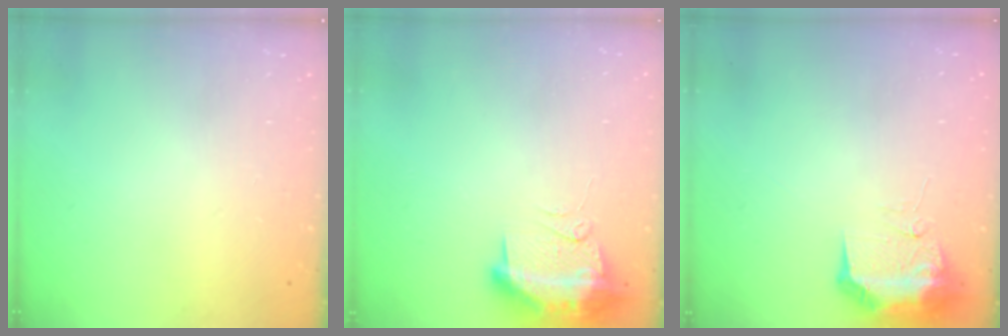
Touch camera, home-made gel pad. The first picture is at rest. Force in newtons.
{"total": 16.8, "press": 12.1, "slide": 11.7}
{"total": 9.7, "press": 9.7, "slide": 1.0}